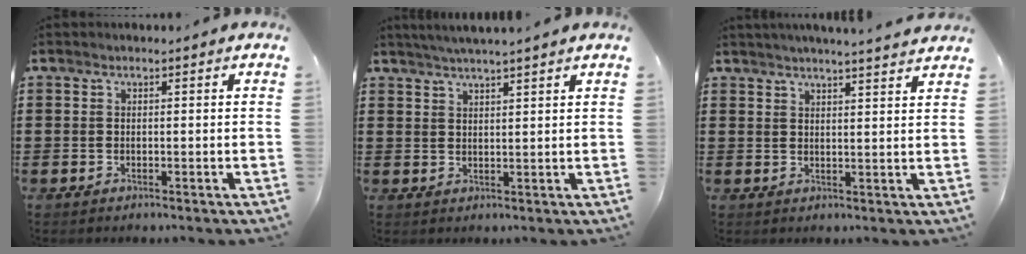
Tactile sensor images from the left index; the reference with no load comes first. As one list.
[{"total": 2.6, "force": [2.4, -0.6, 0.8], "torque": [-0.020, -0.003, 0.045]}, {"total": 3.1, "force": [2.9, -0.6, 0.6], "torque": [-0.021, -0.011, 0.052]}]